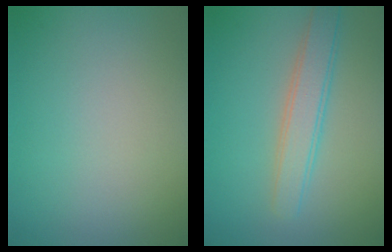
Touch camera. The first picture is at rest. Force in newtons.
{"total": 3.3, "press": 3.3, "slide": 0.1}